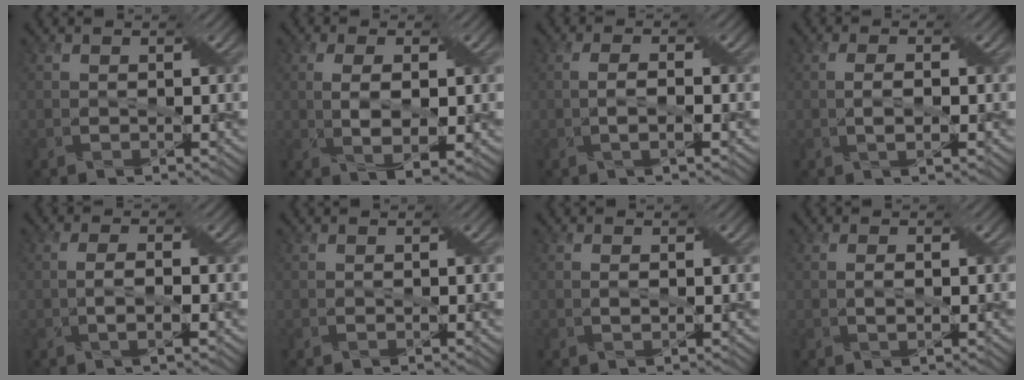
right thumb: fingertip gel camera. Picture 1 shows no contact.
{"total": 5.0, "force": [-0.1, 1.9, 4.6], "torque": [-0.096, -0.002, 0.003]}
{"total": 2.1, "force": [-0.5, 0.4, 2.0], "torque": [-0.044, 0.004, -0.010]}
{"total": 2.2, "force": [-0.4, 0.6, 2.1], "torque": [-0.045, 0.004, -0.006]}
{"total": 2.4, "force": [-0.5, 0.5, 2.3], "torque": [-0.051, 0.003, -0.010]}
{"total": 0.0}
{"total": 0.7, "force": [0.1, 0.3, 0.6], "torque": [-0.015, 0.000, 0.002]}
{"total": 1.2, "force": [0.0, 0.4, 1.1], "torque": [-0.024, 0.002, 0.001]}